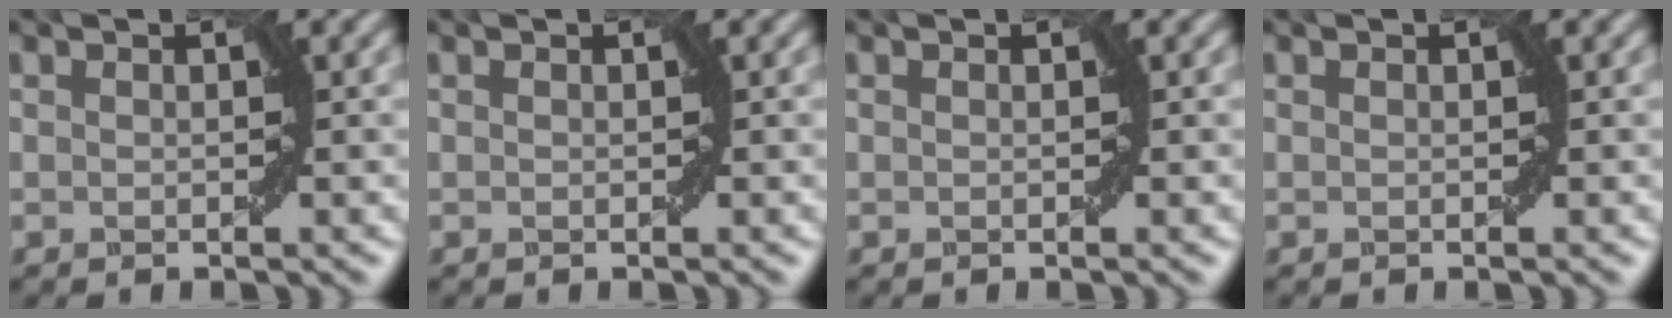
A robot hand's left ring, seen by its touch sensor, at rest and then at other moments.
{"total": 0.0}
{"total": 0.0}
{"total": 0.0}